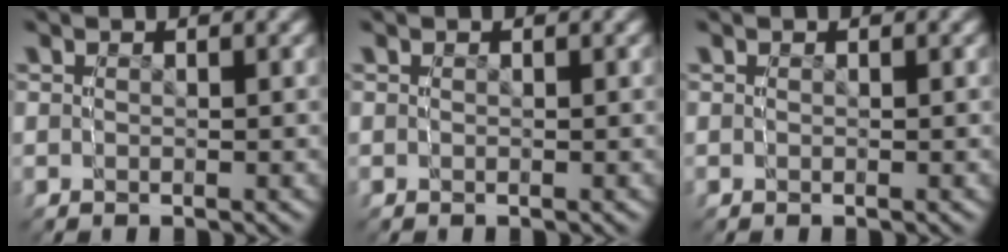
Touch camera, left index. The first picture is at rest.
{"total": 0.0}
{"total": 0.0}